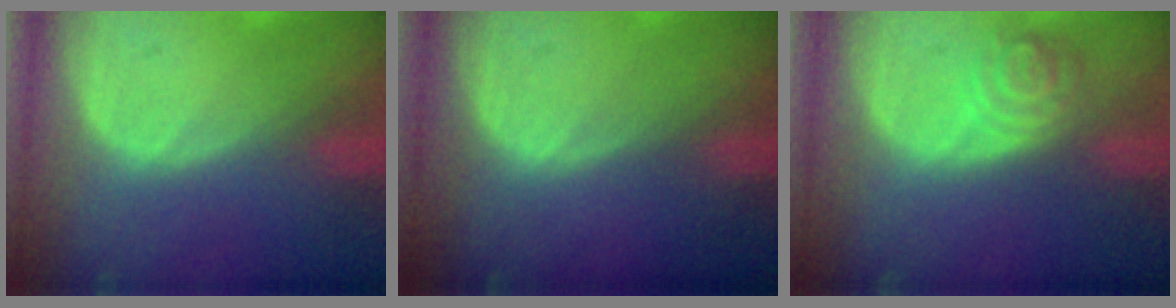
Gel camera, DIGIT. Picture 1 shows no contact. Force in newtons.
{"total": 0.0}
{"total": 4.2, "press": 4.2, "slide": 0.7}